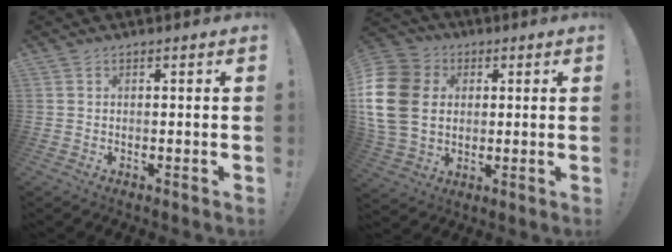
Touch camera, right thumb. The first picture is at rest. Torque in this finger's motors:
{"motor_torque": [1.63, 2.82, 1.04, -0.73, 0.68]}